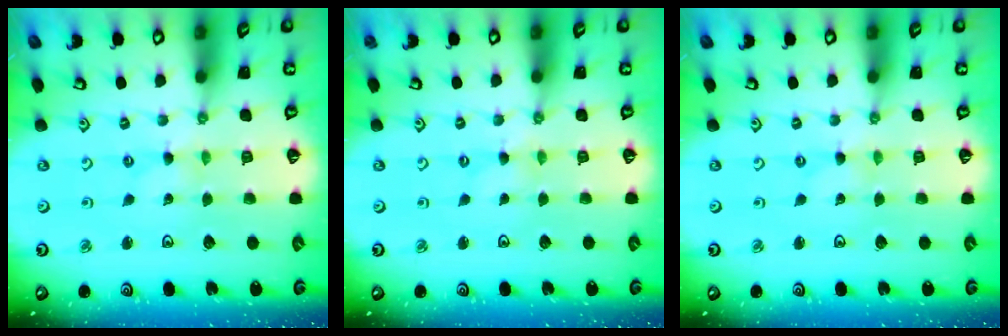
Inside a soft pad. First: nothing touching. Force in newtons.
{"total": 0.0}
{"total": 0.0}